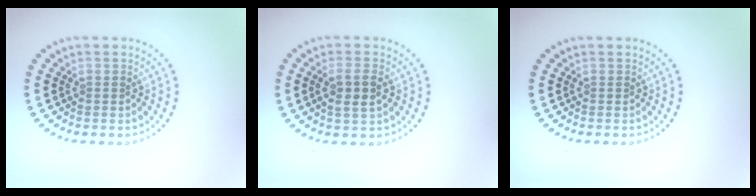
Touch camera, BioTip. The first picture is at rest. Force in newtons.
{"total": 2.4, "press": 2.3, "slide": 0.8}
{"total": 0.0}